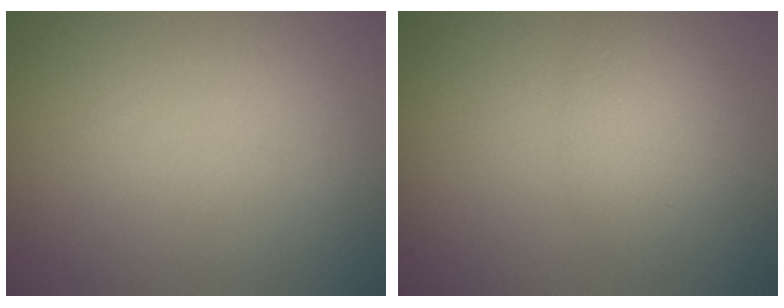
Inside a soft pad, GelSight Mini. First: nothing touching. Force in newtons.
{"total": 2.3, "press": 2.3, "slide": 0.1}